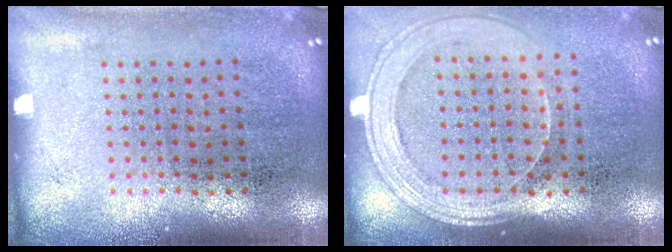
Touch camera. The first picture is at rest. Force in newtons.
{"total": 1.8, "press": 1.6, "slide": 0.7}